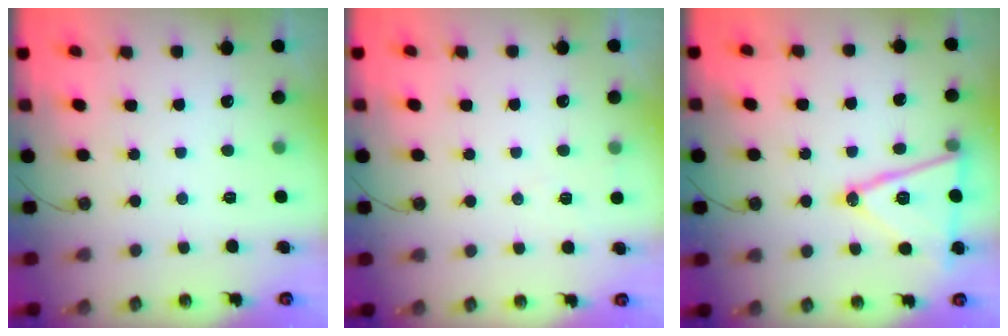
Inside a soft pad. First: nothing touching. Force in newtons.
{"total": 4.7, "press": 4.5, "slide": 1.4}
{"total": 16.7, "press": 16.4, "slide": 3.5}